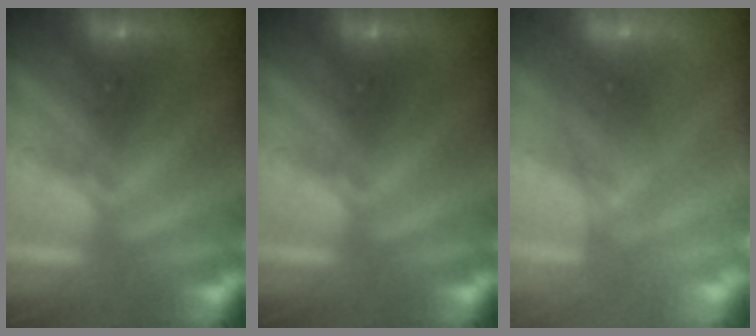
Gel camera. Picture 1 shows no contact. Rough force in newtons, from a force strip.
{"total": 0.0}
{"total": 2.6}